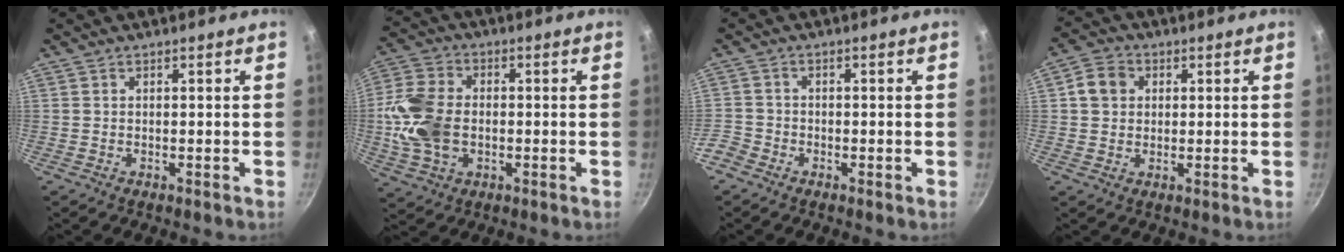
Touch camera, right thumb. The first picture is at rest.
{"total": 13.5, "force": [-1.1, 9.4, 9.6], "torque": [-0.190, 0.015, -0.027]}
{"total": 4.1, "force": [-2.6, 2.9, 1.3], "torque": [-0.035, 0.018, -0.058]}
{"total": 5.7, "force": [1.2, 4.9, 2.6], "torque": [-0.029, 0.008, 0.011]}